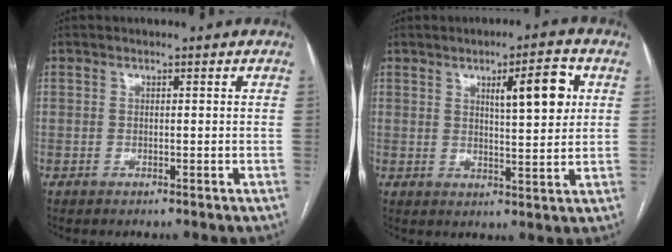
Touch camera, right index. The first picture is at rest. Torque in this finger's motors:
{"motor_torque": [0.55, 0.38, 0.19, 0.06]}